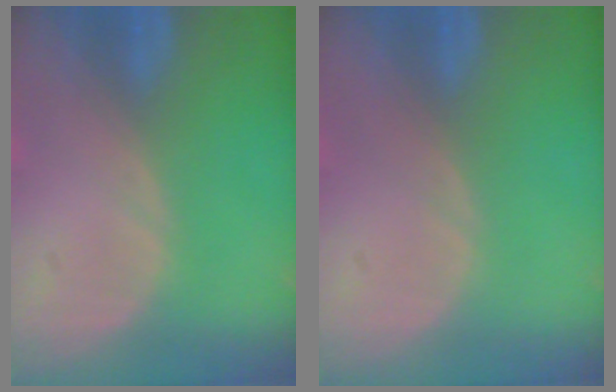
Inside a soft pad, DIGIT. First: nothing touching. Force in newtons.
{"total": 0.0}